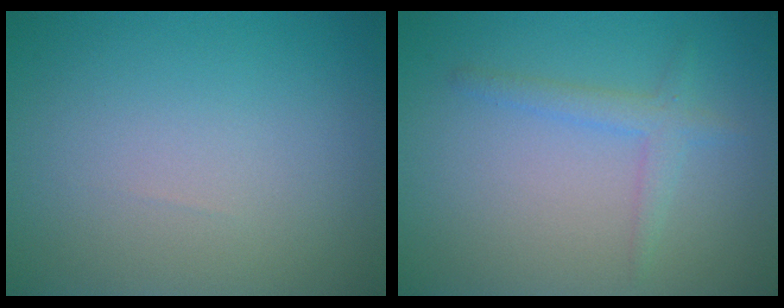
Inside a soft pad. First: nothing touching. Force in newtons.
{"total": 2.0, "press": 2.0, "slide": 0.1}